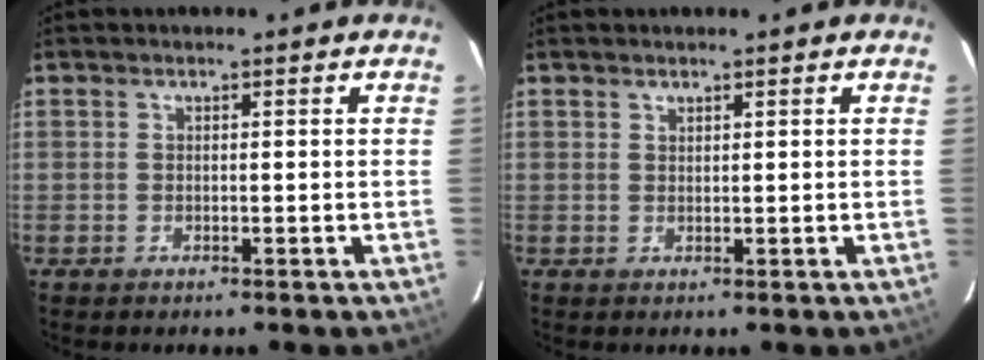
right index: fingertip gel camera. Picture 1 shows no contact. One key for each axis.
{"total": 0.7, "fx": 0.6, "fy": 0.2, "fz": 0.1, "tx": -0.001, "ty": 0.001, "tz": 0.013}